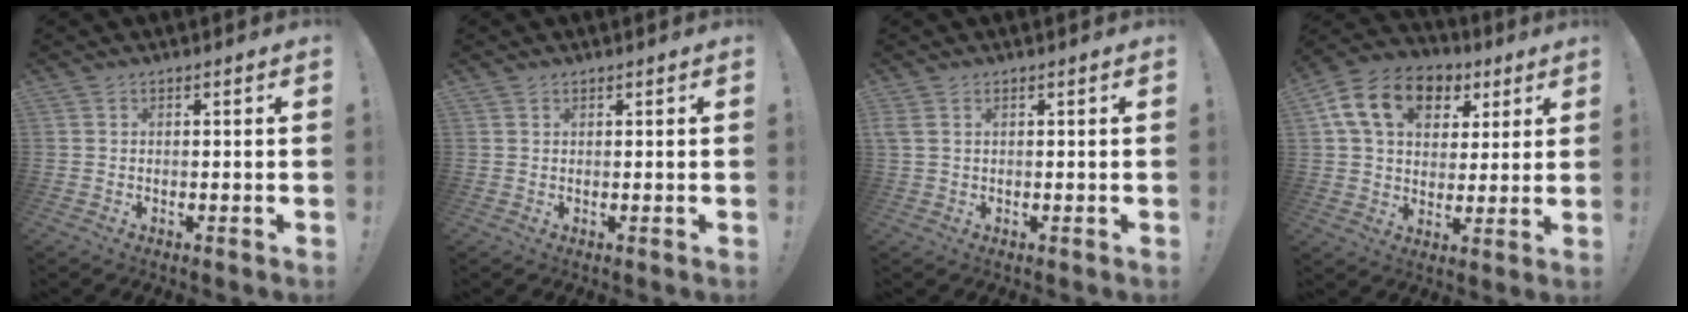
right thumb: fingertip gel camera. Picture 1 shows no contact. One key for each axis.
{"total": 0.8, "fx": 0.7, "fy": 0.4, "fz": 0.0, "tx": 0.006, "ty": -0.002, "tz": 0.012}
{"total": 2.1, "fx": 1.0, "fy": 1.1, "fz": 1.5, "tx": -0.029, "ty": 0.004, "tz": 0.021}
{"total": 16.5, "fx": 6.6, "fy": 11.8, "fz": 9.5, "tx": -0.150, "ty": -0.012, "tz": 0.124}